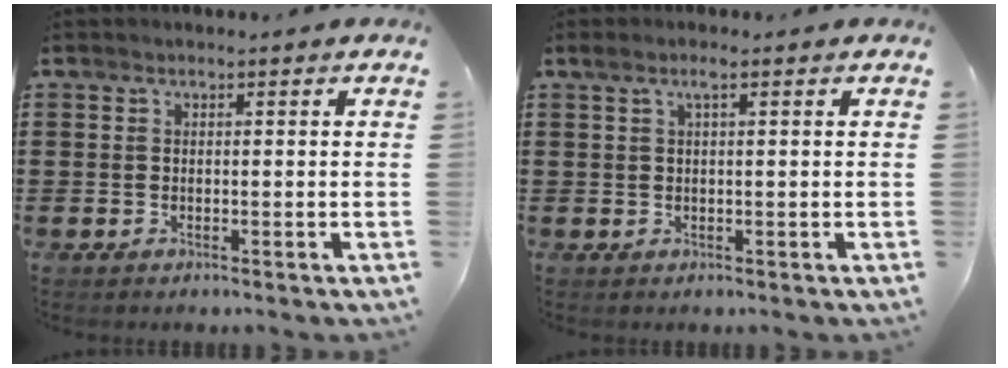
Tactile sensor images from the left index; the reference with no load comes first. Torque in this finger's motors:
{"motor_torque": [0.56, -0.25, 0.25, 0.06]}